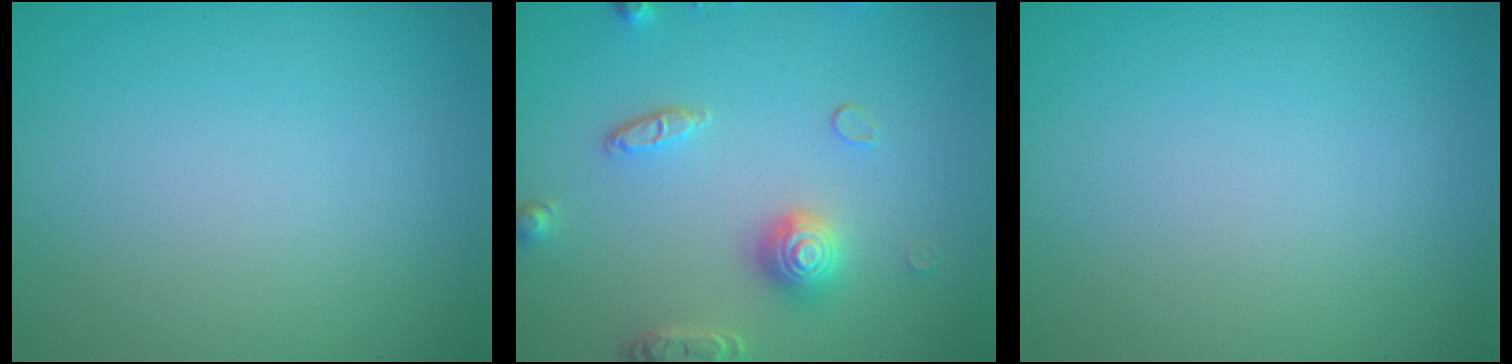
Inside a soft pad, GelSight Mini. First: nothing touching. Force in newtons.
{"total": 3.9, "press": 3.4, "slide": 1.9}
{"total": 0.0}